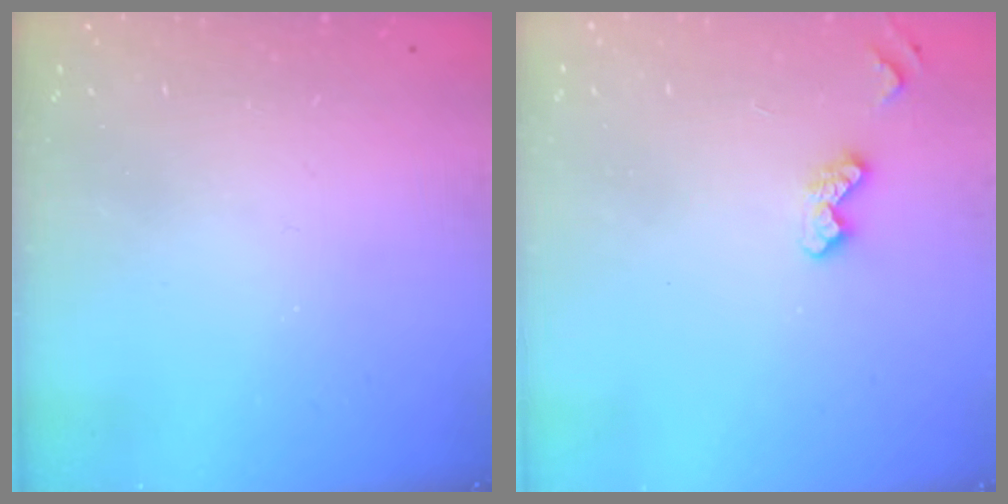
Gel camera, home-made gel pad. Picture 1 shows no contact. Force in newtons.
{"total": 4.4, "press": 4.4, "slide": 0.6}